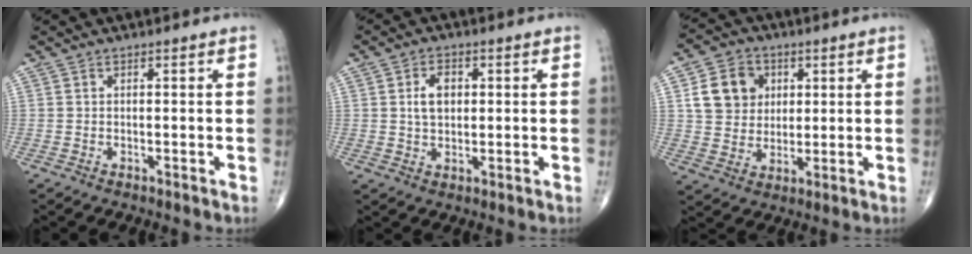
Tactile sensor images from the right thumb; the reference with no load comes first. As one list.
[{"total": 5.2, "force": [1.0, 3.5, 3.7], "torque": [-0.053, 0.001, 0.017]}, {"total": 10.5, "force": [2.9, 8.9, 4.9], "torque": [-0.057, -0.005, 0.052]}]